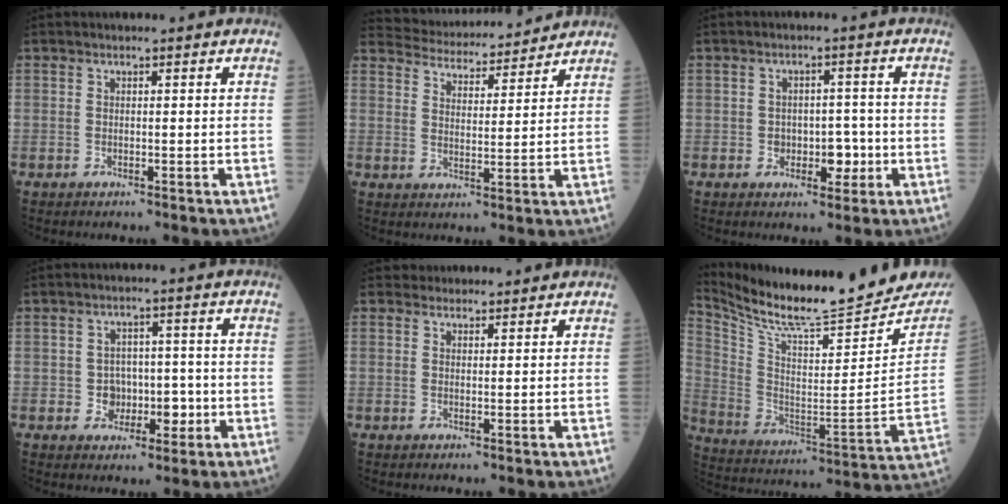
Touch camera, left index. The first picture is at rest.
{"total": 13.1, "force": [12.6, 2.1, 2.8], "torque": [-0.037, 0.015, 0.184]}
{"total": 3.8, "force": [-1.1, 2.5, 2.6], "torque": [-0.021, 0.005, -0.011]}
{"total": 4.4, "force": [-0.9, 3.7, 2.2], "torque": [-0.022, 0.011, -0.010]}
{"total": 3.4, "force": [3.2, 1.1, -0.1], "torque": [0.012, 0.018, 0.044]}
{"total": 24.6, "force": [22.8, 2.0, 8.8], "torque": [-0.162, -0.093, 0.341]}